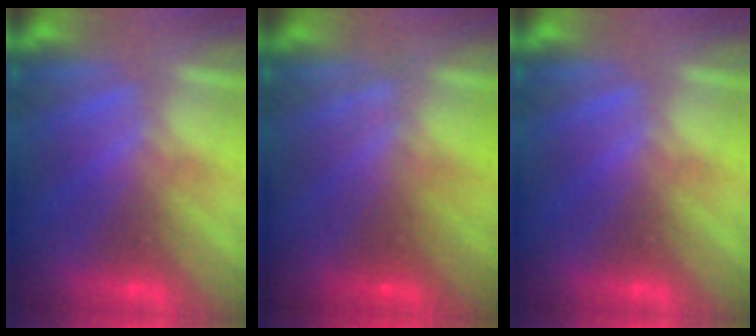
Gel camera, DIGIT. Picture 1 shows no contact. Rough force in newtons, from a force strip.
{"total": 1.2}
{"total": 0.0}